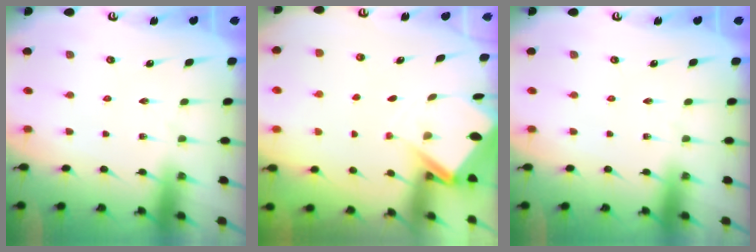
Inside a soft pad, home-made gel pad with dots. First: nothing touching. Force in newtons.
{"total": 4.2, "press": 4.2, "slide": 0.4}
{"total": 0.0}